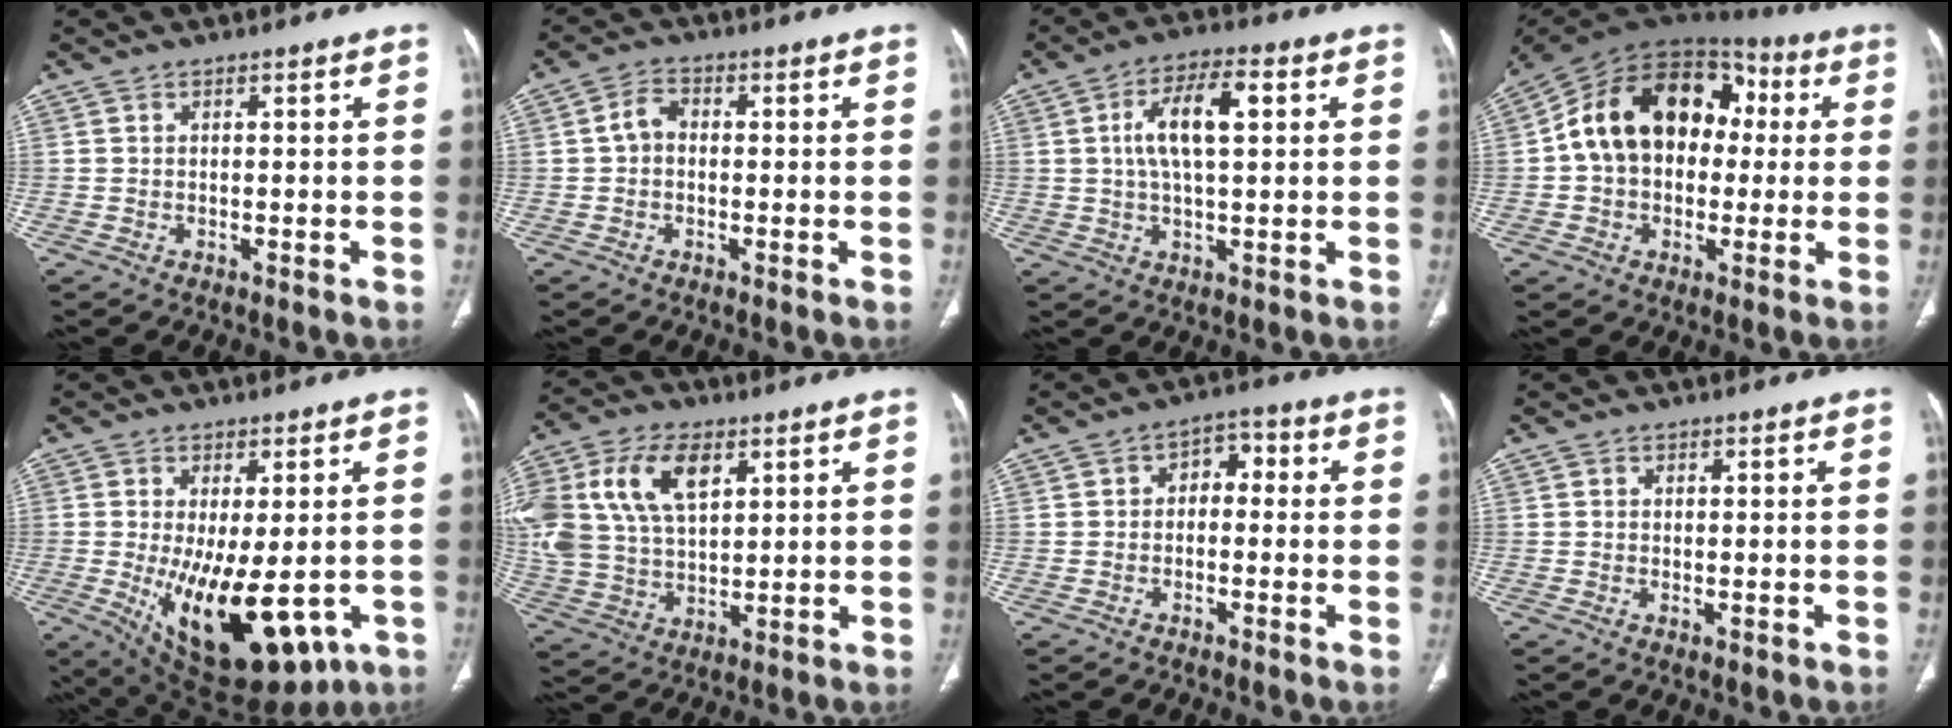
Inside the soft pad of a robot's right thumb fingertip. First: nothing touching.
{"total": 3.6, "force": [-0.1, 2.8, 2.3], "torque": [-0.037, 0.014, -0.009]}
{"total": 10.0, "force": [2.1, 4.0, 8.9], "torque": [-0.159, 0.016, 0.032]}
{"total": 20.2, "force": [2.2, 14.5, 13.9], "torque": [-0.203, 0.047, 0.027]}
{"total": 18.3, "force": [-4.7, 8.2, 15.6], "torque": [-0.238, -0.023, -0.043]}
{"total": 20.5, "force": [7.3, 12.6, 14.4], "torque": [-0.319, 0.007, 0.139]}
{"total": 4.4, "force": [-0.2, 3.1, 3.1], "torque": [-0.021, 0.024, -0.017]}
{"total": 0.8, "force": [-0.2, 0.4, 0.7], "torque": [-0.017, -0.004, -0.001]}